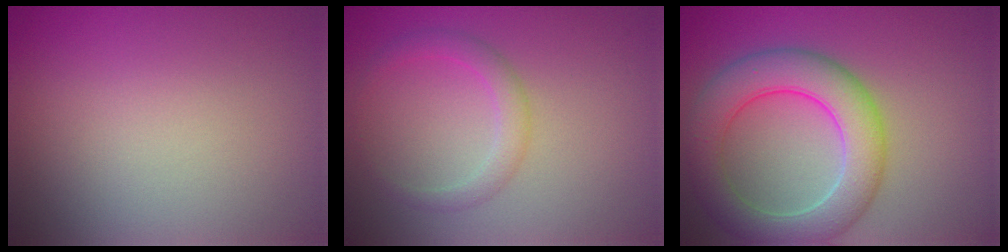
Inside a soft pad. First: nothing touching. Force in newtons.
{"total": 2.0, "press": 2.0, "slide": 0.1}
{"total": 6.8, "press": 6.8, "slide": 0.4}